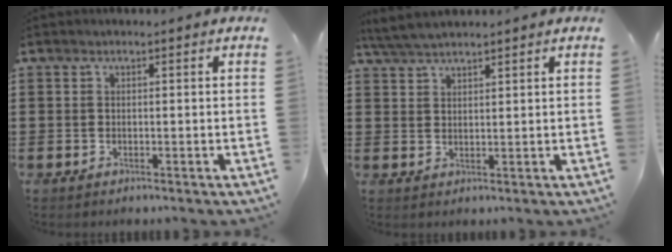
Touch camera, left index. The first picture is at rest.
{"total": 3.8, "force": [3.5, 0.5, 1.4], "torque": [-0.037, -0.001, 0.068]}